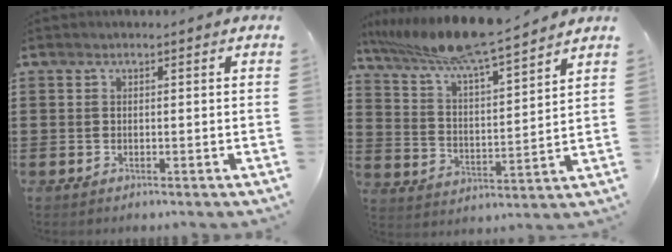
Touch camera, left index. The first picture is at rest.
{"total": 9.1, "force": [8.2, -0.5, 4.0], "torque": [-0.110, -0.050, 0.138]}